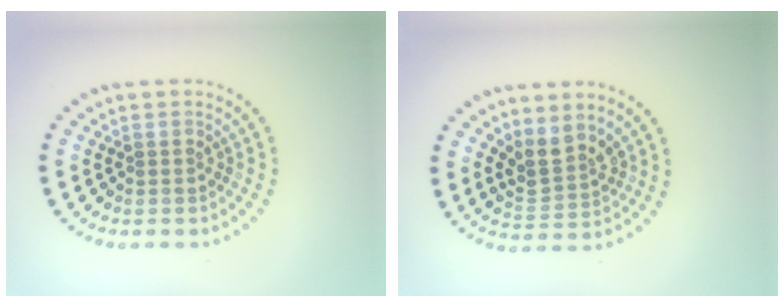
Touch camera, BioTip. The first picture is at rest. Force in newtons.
{"total": 2.7, "press": 1.9, "slide": 1.8}